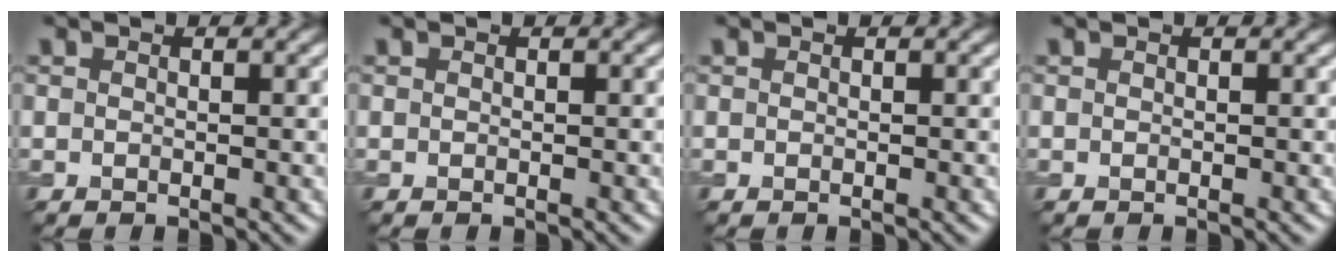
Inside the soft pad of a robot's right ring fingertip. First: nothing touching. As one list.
[{"total": 0.0}, {"total": 0.0}, {"total": 0.0}]